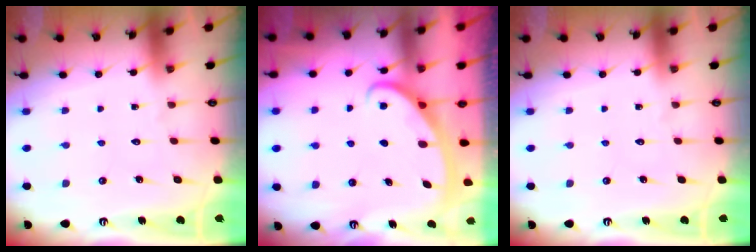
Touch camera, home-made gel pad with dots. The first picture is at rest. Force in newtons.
{"total": 3.0, "press": 3.0, "slide": 0.4}
{"total": 0.0}